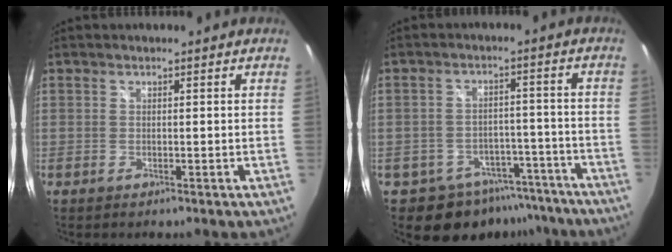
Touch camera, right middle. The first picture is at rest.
{"total": 11.0, "force": [-8.3, 6.7, 2.5], "torque": [-0.047, 0.021, -0.094]}